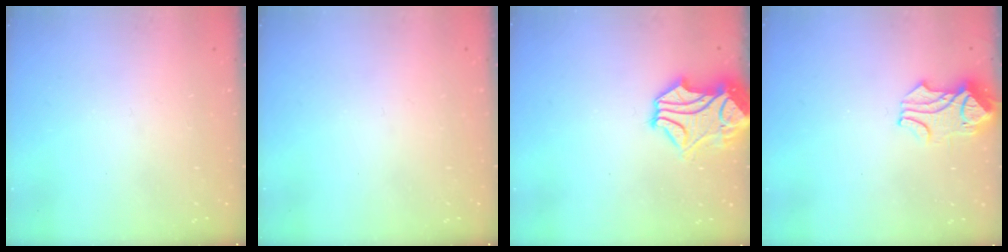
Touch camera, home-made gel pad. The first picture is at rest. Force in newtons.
{"total": 0.0}
{"total": 3.2, "press": 2.8, "slide": 1.6}
{"total": 2.1, "press": 2.0, "slide": 0.6}